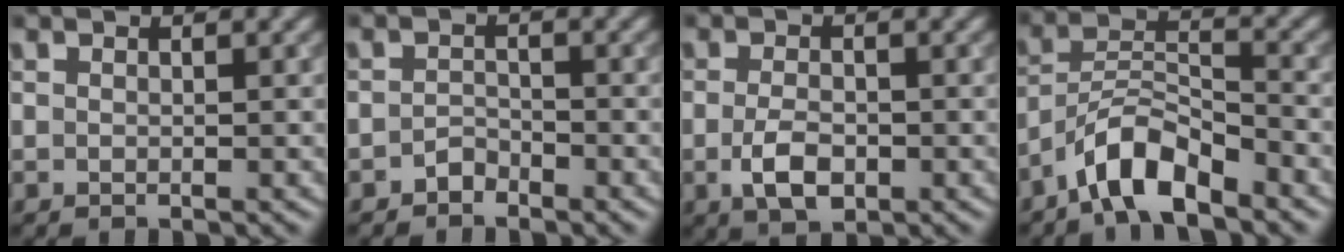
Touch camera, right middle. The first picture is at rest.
{"total": 1.3, "force": [-1.1, 0.6, 0.3], "torque": [-0.004, 0.007, -0.022]}
{"total": 3.1, "force": [-0.9, 1.7, 2.5], "torque": [-0.052, -0.005, -0.017]}
{"total": 5.4, "force": [-4.1, 1.5, 3.1], "torque": [-0.052, 0.006, -0.083]}